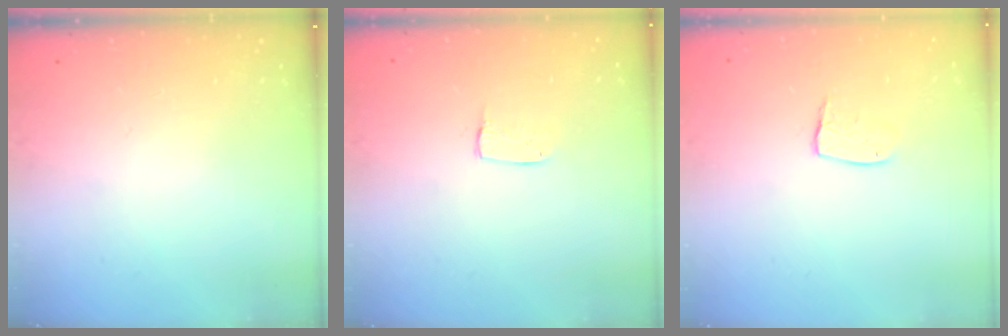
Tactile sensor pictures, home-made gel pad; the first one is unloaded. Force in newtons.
{"total": 4.1, "press": 4.0, "slide": 0.2}
{"total": 6.6, "press": 6.6, "slide": 0.4}